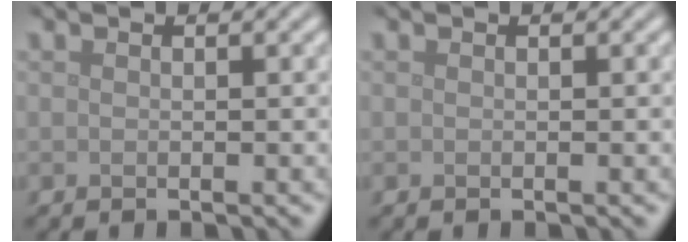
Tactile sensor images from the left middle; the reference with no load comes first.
{"total": 0.0}